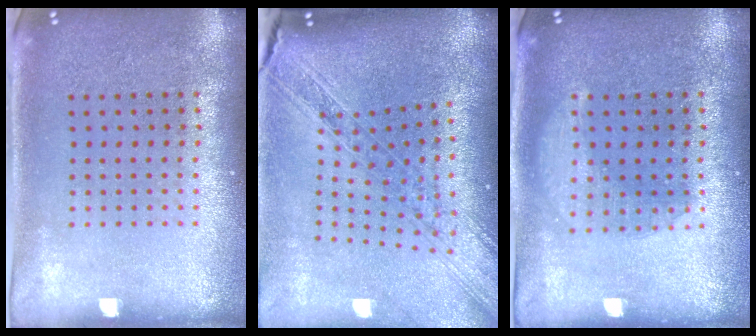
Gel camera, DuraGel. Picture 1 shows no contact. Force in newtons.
{"total": 2.2, "press": 1.9, "slide": 1.1}
{"total": 2.2, "press": 2.2, "slide": 0.3}